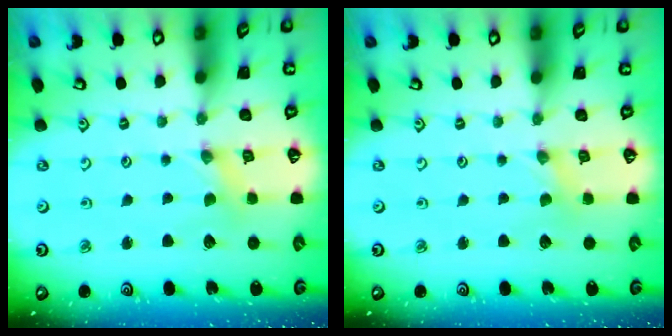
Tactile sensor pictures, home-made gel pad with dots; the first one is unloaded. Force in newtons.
{"total": 0.0}